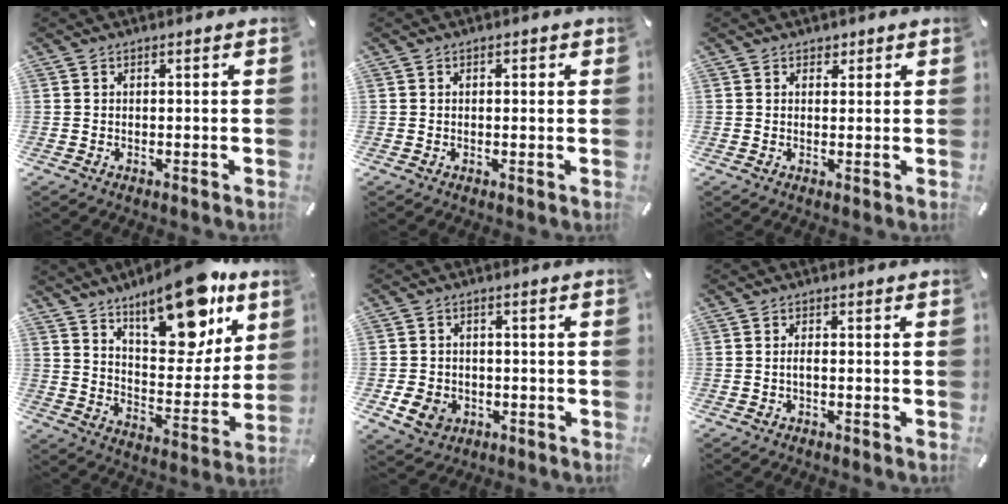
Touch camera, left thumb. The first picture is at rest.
{"total": 0.6, "force": [0.1, 0.5, 0.4], "torque": [-0.011, 0.004, 0.001]}
{"total": 1.5, "force": [0.9, 1.2, 0.2], "torque": [0.003, 0.001, 0.014]}
{"total": 20.0, "force": [14.2, 8.1, 11.4], "torque": [-0.157, -0.091, 0.237]}
{"total": 5.9, "force": [-1.9, 5.1, 2.3], "torque": [-0.044, 0.002, -0.037]}
{"total": 1.4, "force": [-0.4, 0.3, 1.3], "torque": [-0.024, 0.000, -0.007]}